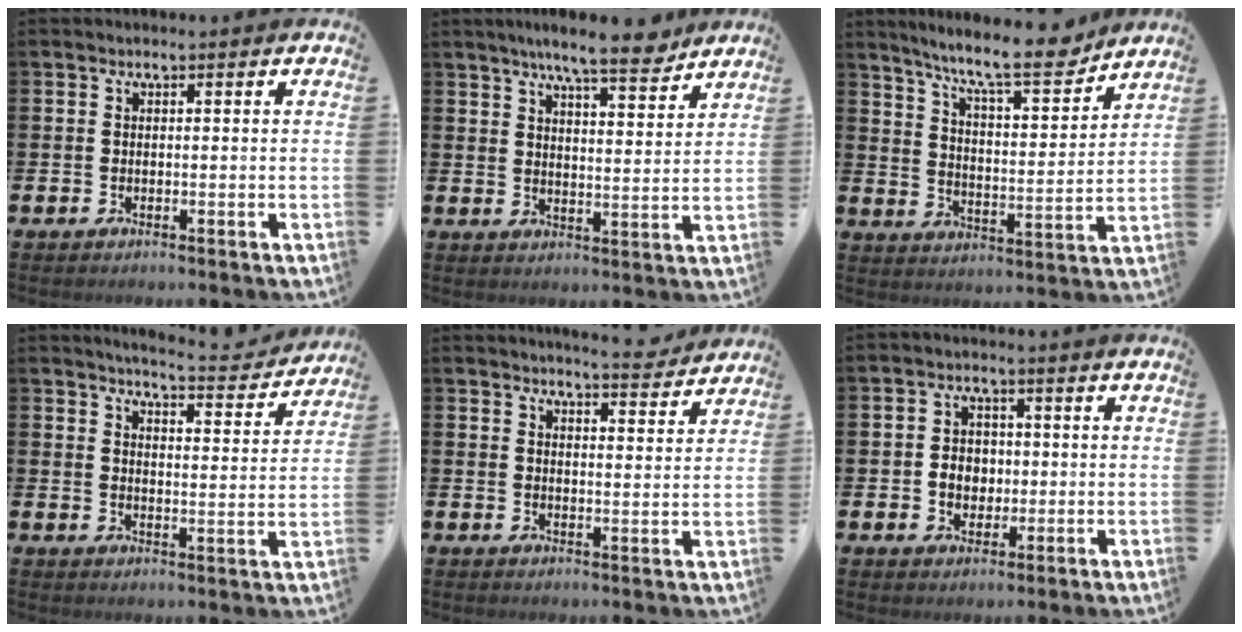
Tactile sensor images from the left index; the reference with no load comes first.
{"total": 8.1, "force": [7.3, 0.9, 3.4], "torque": [-0.065, -0.035, 0.126]}
{"total": 10.8, "force": [9.5, 1.3, 5.0], "torque": [-0.106, -0.058, 0.159]}
{"total": 5.3, "force": [5.2, 0.2, 1.0], "torque": [-0.027, -0.039, 0.086]}
{"total": 4.9, "force": [4.9, 0.1, 0.6], "torque": [-0.006, -0.034, 0.084]}
{"total": 3.5, "force": [-0.3, 3.0, 1.8], "torque": [-0.025, 0.003, -0.015]}